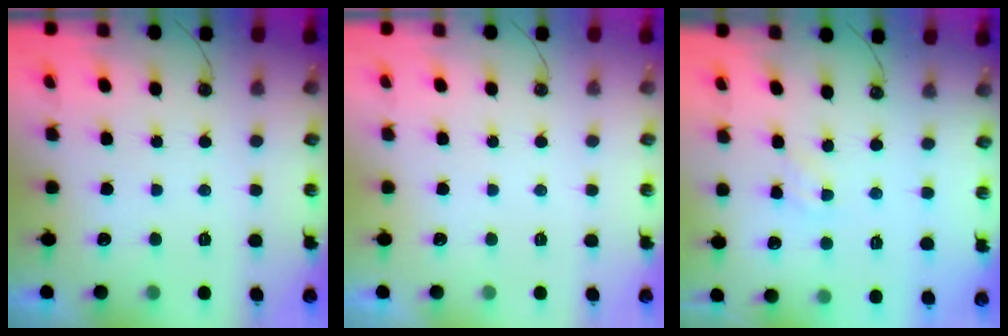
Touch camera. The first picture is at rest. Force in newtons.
{"total": 0.0}
{"total": 0.9, "press": 0.9, "slide": 0.2}